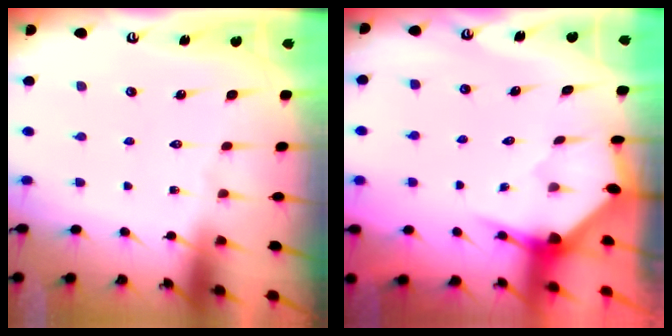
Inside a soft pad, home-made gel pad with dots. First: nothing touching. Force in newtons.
{"total": 3.5, "press": 3.5, "slide": 0.3}